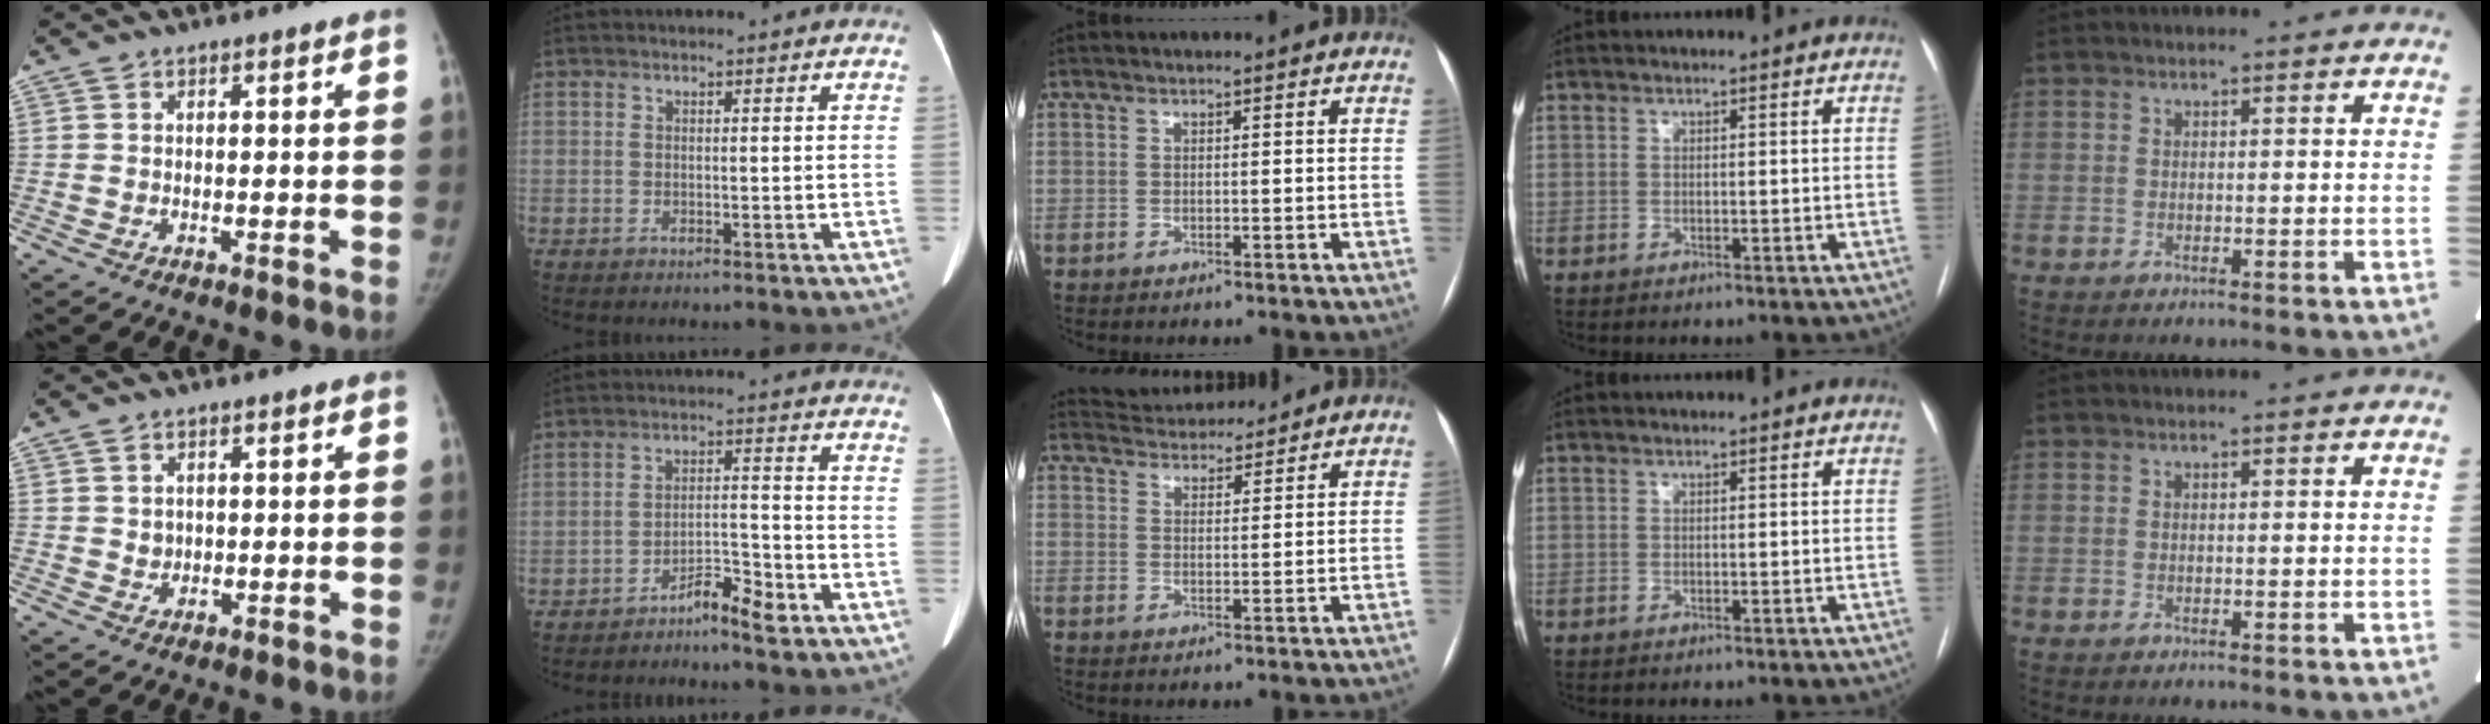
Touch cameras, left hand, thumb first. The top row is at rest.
{"thumb": {"total": 1.7, "force": [0.4, 1.5, 0.6], "torque": [-0.004, -0.003, 0.010]}, "index": {"total": 4.4, "force": [-3.7, 0.3, 2.3], "torque": [-0.039, -0.001, -0.067]}, "middle": {"total": 6.8, "force": [6.6, 1.2, 0.8], "torque": [-0.016, 0.023, 0.099]}}